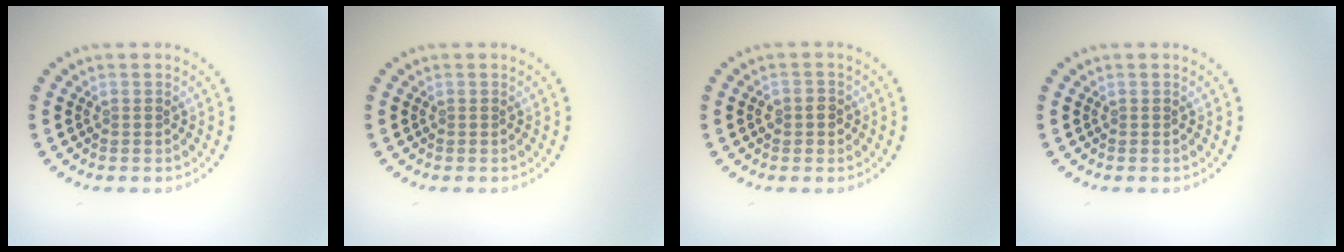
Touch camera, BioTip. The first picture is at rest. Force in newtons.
{"total": 0.0}
{"total": 1.4, "press": 1.3, "slide": 0.5}
{"total": 0.0}